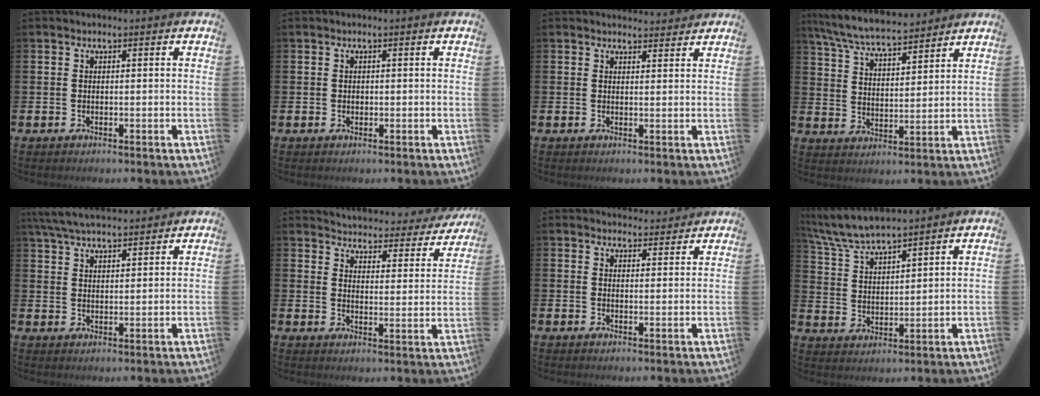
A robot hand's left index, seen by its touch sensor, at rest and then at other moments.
{"total": 0.6, "force": [0.1, 0.5, 0.2], "torque": [-0.001, 0.004, -0.001]}
{"total": 2.1, "force": [2.0, 0.4, -0.1], "torque": [0.007, -0.011, 0.035]}
{"total": 7.3, "force": [6.9, 0.8, 2.2], "torque": [-0.072, -0.034, 0.125]}
{"total": 5.5, "force": [5.2, 0.9, 1.6], "torque": [-0.053, -0.017, 0.097]}
{"total": 3.6, "force": [3.5, 0.6, 0.2], "torque": [-0.019, -0.037, 0.053]}
{"total": 2.9, "force": [2.9, 0.6, -0.1], "torque": [0.006, -0.018, 0.050]}
{"total": 6.6, "force": [6.3, 0.7, 1.6], "torque": [-0.062, -0.029, 0.114]}